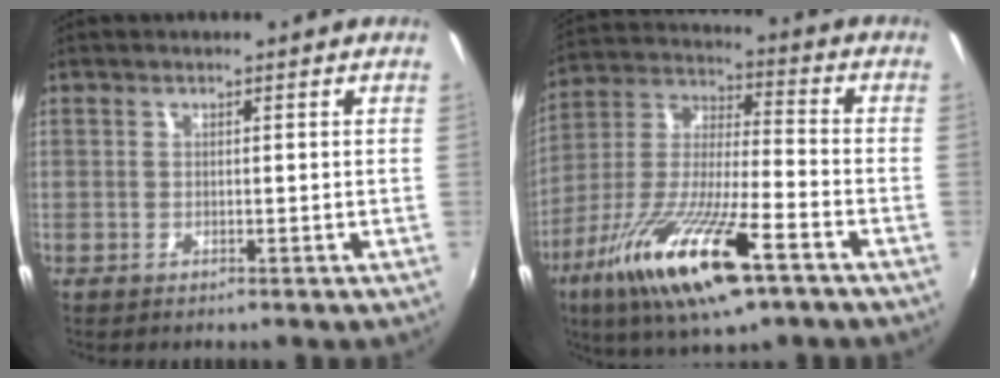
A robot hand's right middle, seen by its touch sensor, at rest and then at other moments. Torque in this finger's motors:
{"motor_torque": [1.34, -0.80, 1.05, 0.21]}